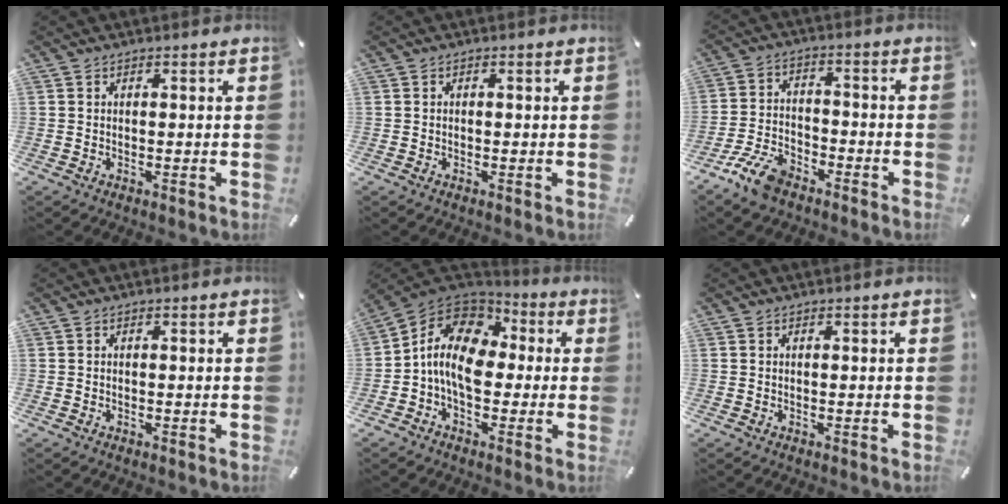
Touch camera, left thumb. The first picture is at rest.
{"total": 0.0}
{"total": 9.5, "force": [-6.7, 4.6, 5.0], "torque": [-0.104, 0.032, -0.124]}
{"total": 0.0}
{"total": 12.4, "force": [-1.3, 8.7, 8.7], "torque": [-0.181, 0.023, -0.025]}
{"total": 0.0}